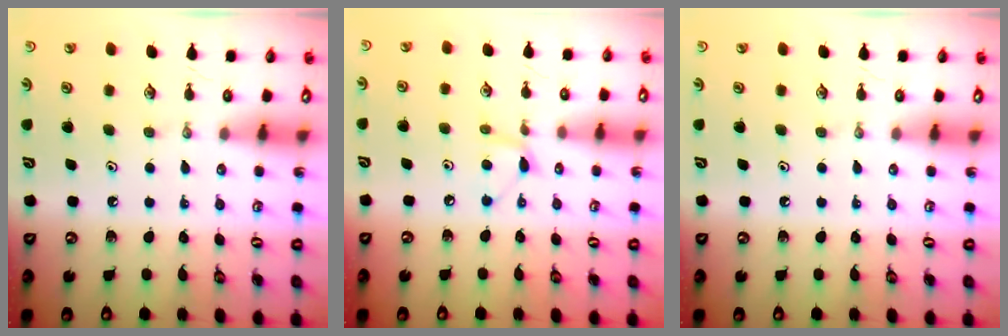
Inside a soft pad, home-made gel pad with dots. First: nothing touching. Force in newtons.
{"total": 6.6, "press": 6.6, "slide": 0.6}
{"total": 0.0}